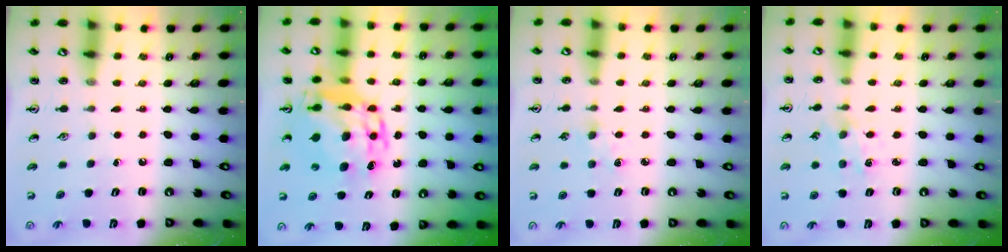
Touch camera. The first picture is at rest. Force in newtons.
{"total": 16.4, "press": 16.3, "slide": 2.0}
{"total": 3.0, "press": 2.9, "slide": 0.4}
{"total": 2.0, "press": 2.0, "slide": 0.4}